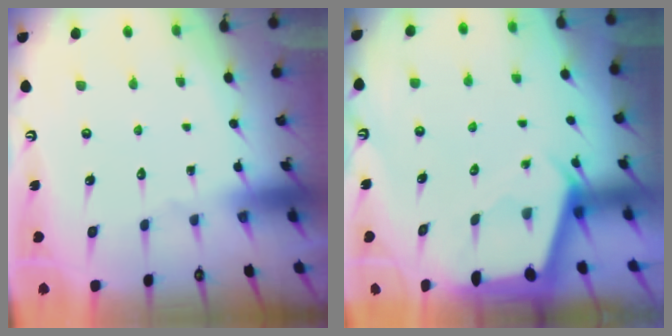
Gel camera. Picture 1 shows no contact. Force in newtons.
{"total": 2.4, "press": 2.4, "slide": 0.3}